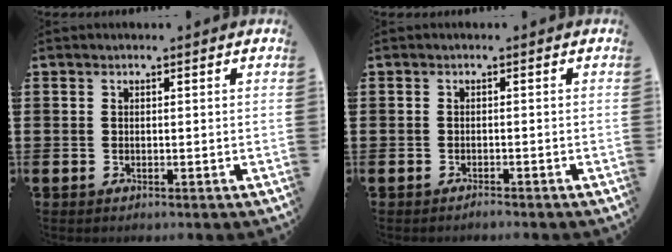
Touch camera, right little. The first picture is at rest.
{"total": 0.7, "force": [-0.7, 0.0, 0.2], "torque": [0.003, -0.007, -0.015]}